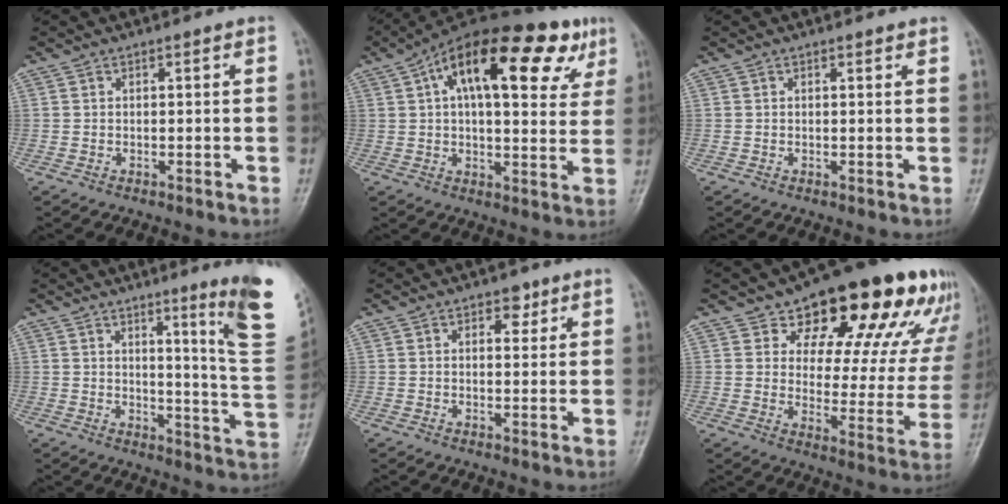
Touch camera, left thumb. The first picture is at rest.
{"total": 25.0, "force": [10.5, 10.7, 20.0], "torque": [-0.272, 0.023, 0.149]}
{"total": 1.0, "force": [0.9, 0.3, 0.4], "torque": [-0.002, -0.002, 0.010]}
{"total": 14.5, "force": [7.5, 0.6, 12.4], "torque": [-0.142, -0.055, 0.104]}
{"total": 2.9, "force": [1.7, 1.7, 1.6], "torque": [-0.003, -0.007, 0.022]}
{"total": 24.1, "force": [15.1, 10.8, 15.3], "torque": [-0.160, -0.065, 0.201]}